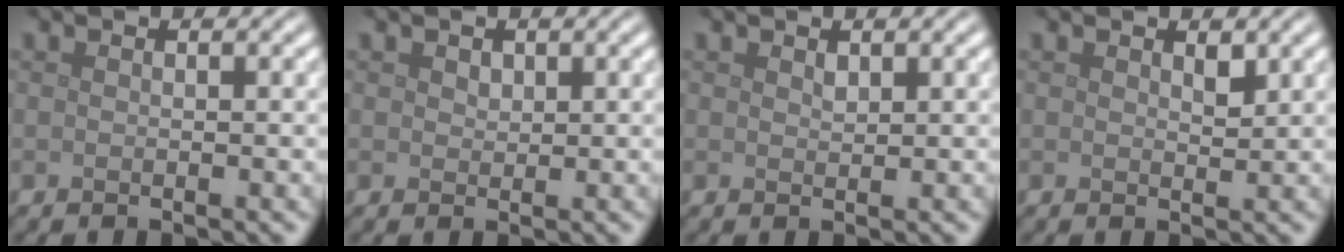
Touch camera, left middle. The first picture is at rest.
{"total": 0.8, "force": [0.6, 0.5, 0.3], "torque": [-0.007, -0.001, 0.010]}
{"total": 0.6, "force": [0.5, 0.2, 0.3], "torque": [-0.008, -0.002, 0.011]}
{"total": 0.9, "force": [0.6, 0.3, 0.6], "torque": [-0.010, -0.002, 0.011]}